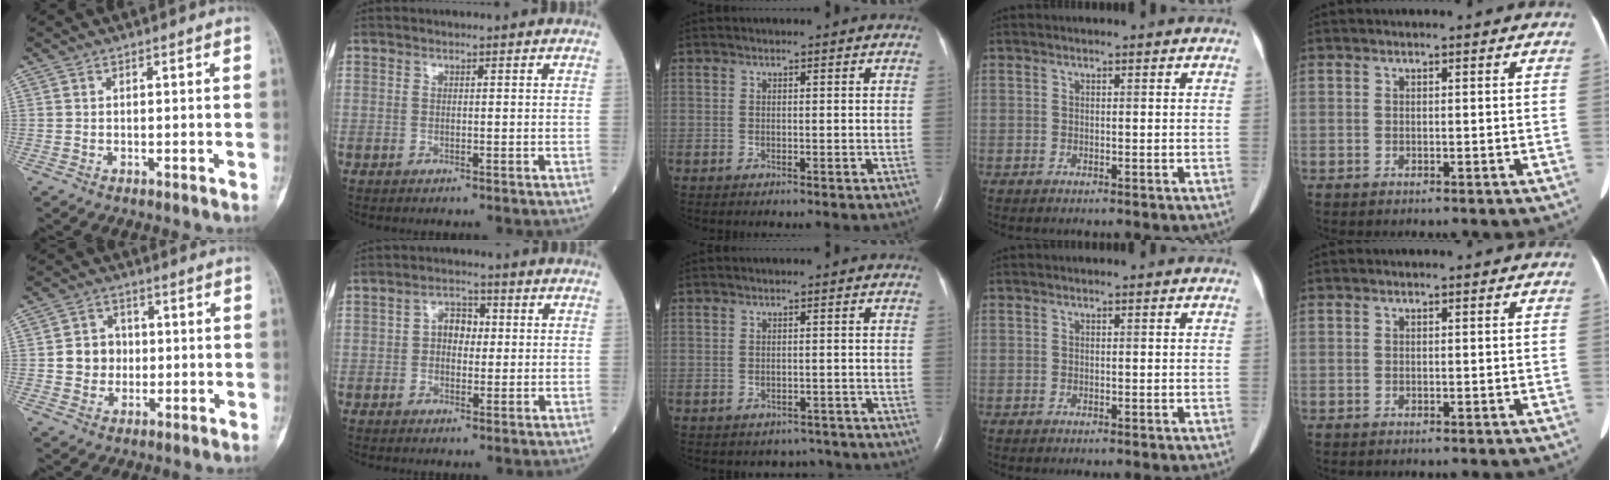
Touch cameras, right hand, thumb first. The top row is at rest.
{"thumb": {"total": 6.5, "force": [0.0, 6.0, 2.6], "torque": [-0.012, 0.008, -0.005]}, "index": {"total": 4.1, "force": [0.3, 2.7, 3.0], "torque": [-0.050, 0.017, 0.004]}, "middle": {"total": 3.5, "force": [-3.0, 1.8, -0.3], "torque": [0.007, 0.013, -0.036]}}